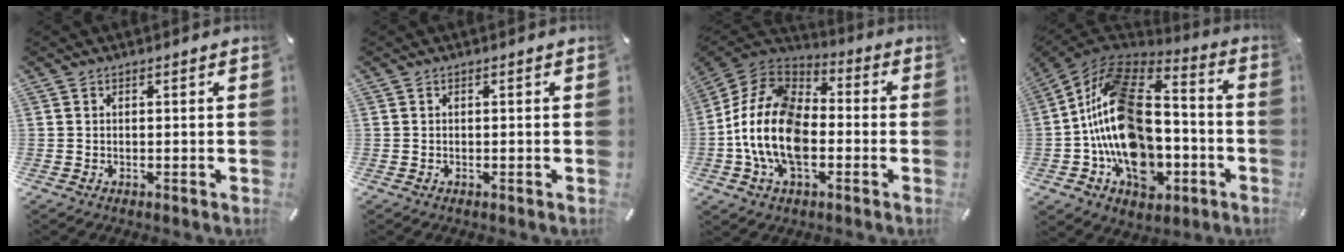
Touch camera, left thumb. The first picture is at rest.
{"total": 0.0}
{"total": 17.2, "force": [-5.2, 11.0, 12.2], "torque": [-0.275, 0.022, -0.102]}
{"total": 23.5, "force": [-3.1, 16.6, 16.4], "torque": [-0.304, 0.010, -0.050]}